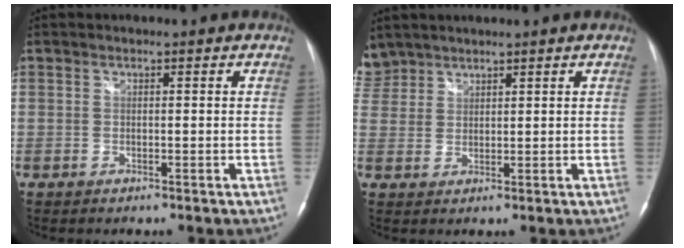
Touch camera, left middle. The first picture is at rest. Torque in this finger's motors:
{"motor_torque": [0.03, -0.37, 0.01, -0.05]}